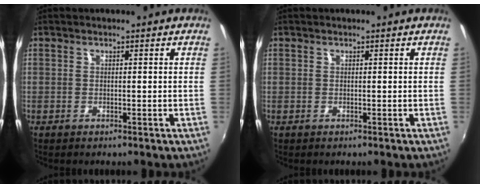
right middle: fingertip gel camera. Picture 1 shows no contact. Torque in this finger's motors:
{"motor_torque": [-1.02, 0.57, -0.53, -0.16]}